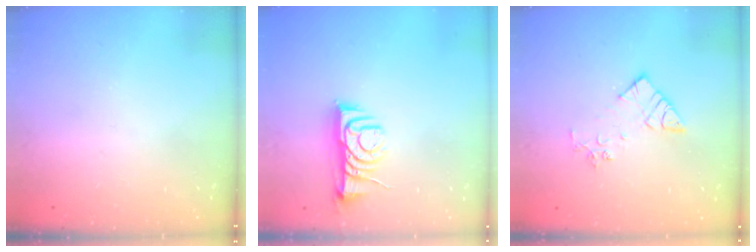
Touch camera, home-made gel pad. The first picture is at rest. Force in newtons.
{"total": 8.3, "press": 8.2, "slide": 0.9}
{"total": 8.8, "press": 8.8, "slide": 0.7}